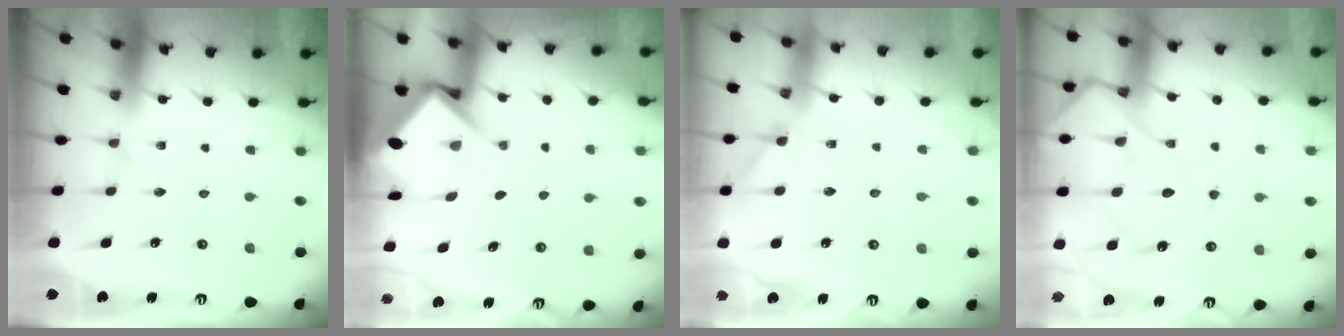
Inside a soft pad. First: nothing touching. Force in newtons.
{"total": 6.7, "press": 6.6, "slide": 0.7}
{"total": 3.6, "press": 3.6, "slide": 0.4}
{"total": 15.0, "press": 14.9, "slide": 1.4}